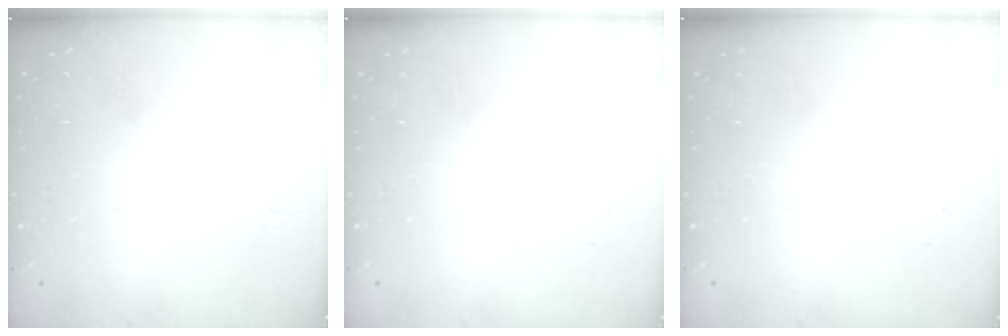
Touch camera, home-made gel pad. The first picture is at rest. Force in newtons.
{"total": 0.0}
{"total": 0.0}